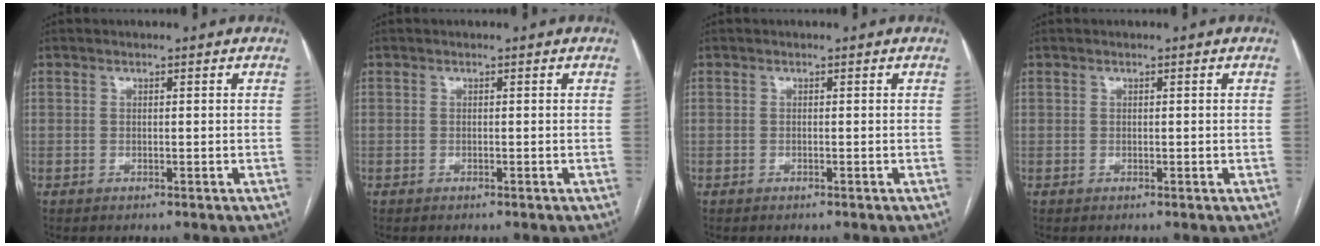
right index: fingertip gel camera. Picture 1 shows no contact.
{"total": 0.0}
{"total": 0.0}
{"total": 0.0}